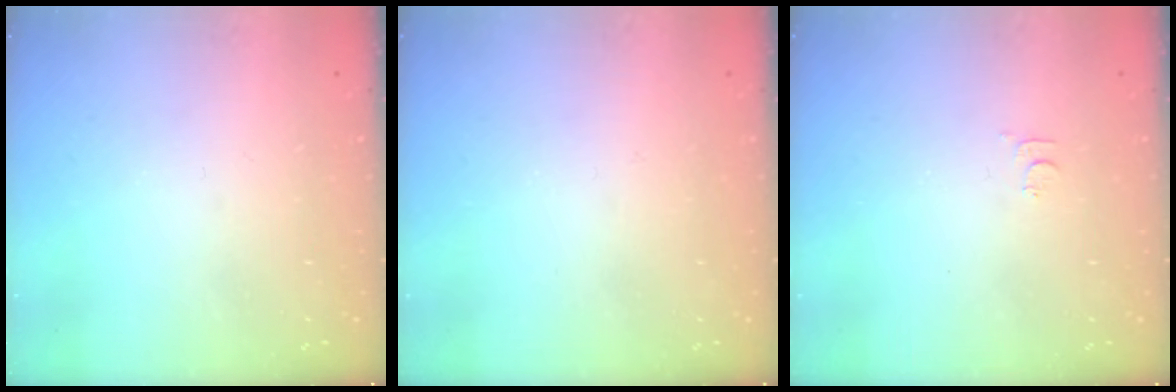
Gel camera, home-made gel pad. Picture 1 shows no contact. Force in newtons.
{"total": 2.6, "press": 2.5, "slide": 0.3}
{"total": 5.2, "press": 5.1, "slide": 0.5}